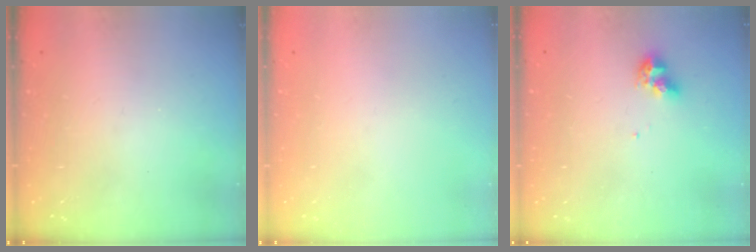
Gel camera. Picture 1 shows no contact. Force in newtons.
{"total": 0.0}
{"total": 7.8, "press": 7.7, "slide": 0.6}